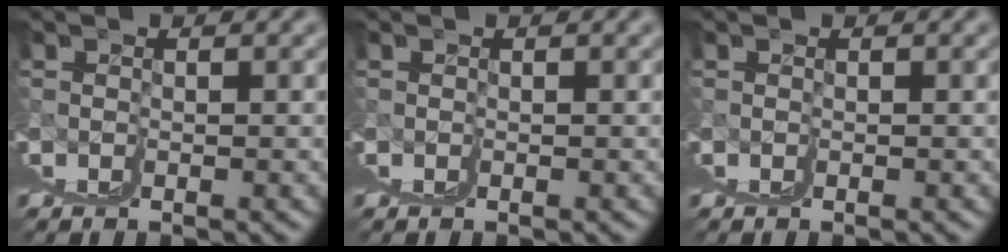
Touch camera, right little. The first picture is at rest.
{"total": 0.0}
{"total": 0.0}